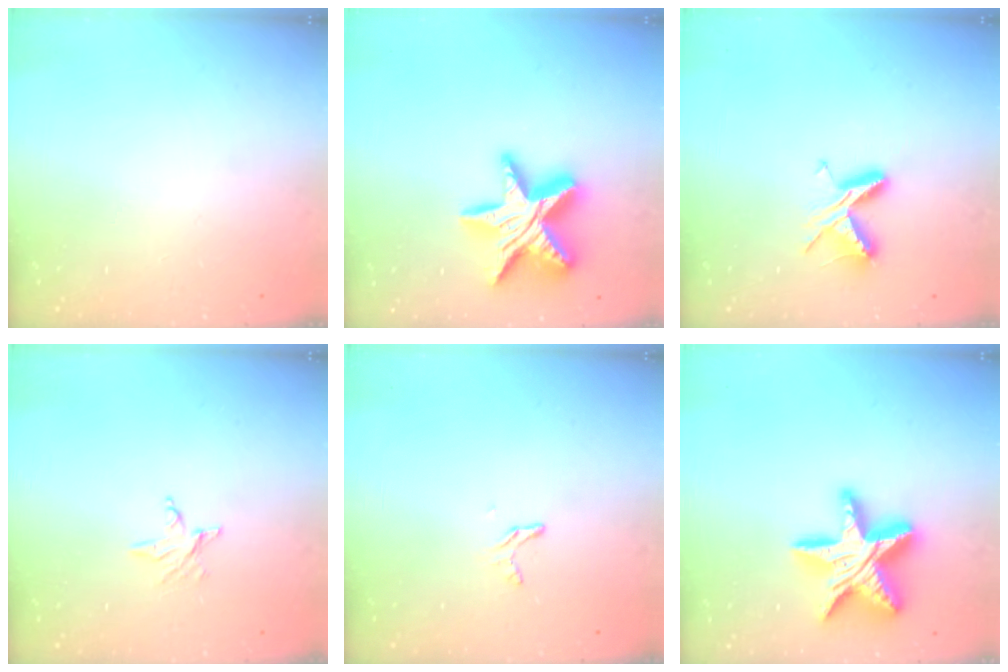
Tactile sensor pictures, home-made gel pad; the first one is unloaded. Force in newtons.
{"total": 18.5, "press": 18.4, "slide": 1.2}
{"total": 7.1, "press": 7.0, "slide": 0.7}
{"total": 2.4, "press": 2.4, "slide": 0.3}
{"total": 3.1, "press": 3.1, "slide": 0.2}
{"total": 20.0, "press": 19.9, "slide": 1.8}